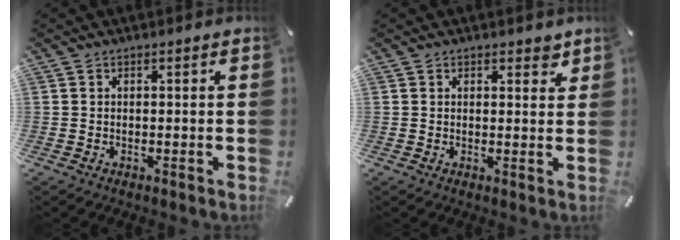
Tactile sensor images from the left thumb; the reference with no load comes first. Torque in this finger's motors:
{"motor_torque": [-0.04, -0.64, -0.05, 0.21, 0.02]}